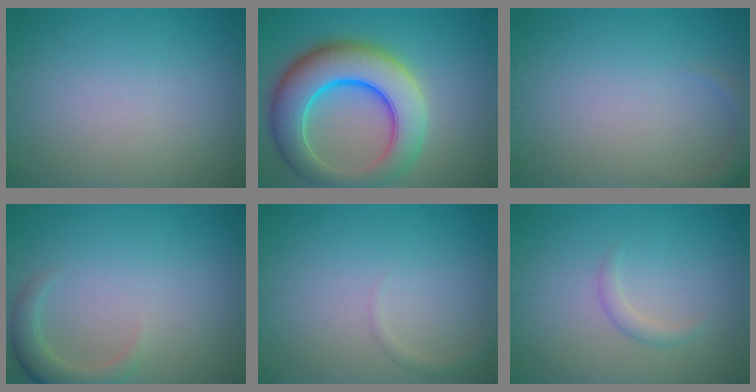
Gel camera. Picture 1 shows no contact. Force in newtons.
{"total": 10.5, "press": 10.5, "slide": 0.2}
{"total": 1.4, "press": 1.4, "slide": 0.1}
{"total": 2.7, "press": 2.6, "slide": 0.5}
{"total": 0.8, "press": 0.8, "slide": 0.1}
{"total": 1.2, "press": 1.2, "slide": 0.1}